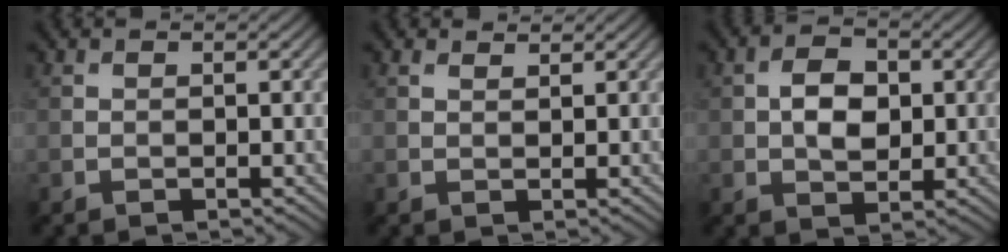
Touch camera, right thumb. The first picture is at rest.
{"total": 1.4, "force": [1.4, 0.4, 0.2], "torque": [-0.008, 0.001, 0.032]}
{"total": 4.0, "force": [0.3, 2.9, 2.7], "torque": [-0.041, -0.003, 0.008]}